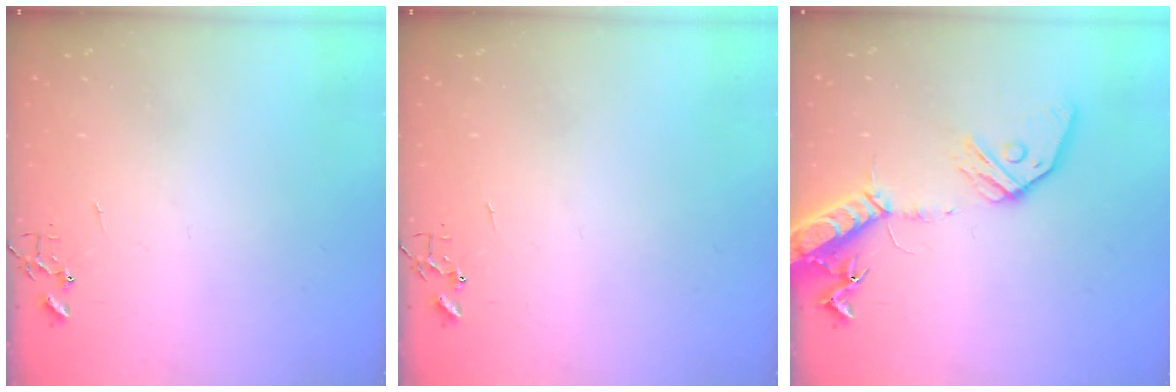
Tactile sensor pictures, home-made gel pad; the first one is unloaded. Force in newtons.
{"total": 0.0}
{"total": 16.0, "press": 15.7, "slide": 3.0}